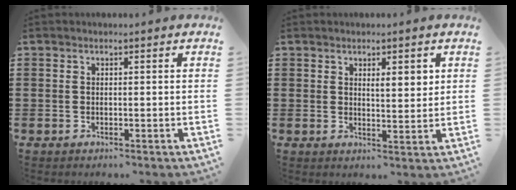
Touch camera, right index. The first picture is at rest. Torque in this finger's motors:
{"motor_torque": [0.21, 0.20, 0.14, 0.03]}